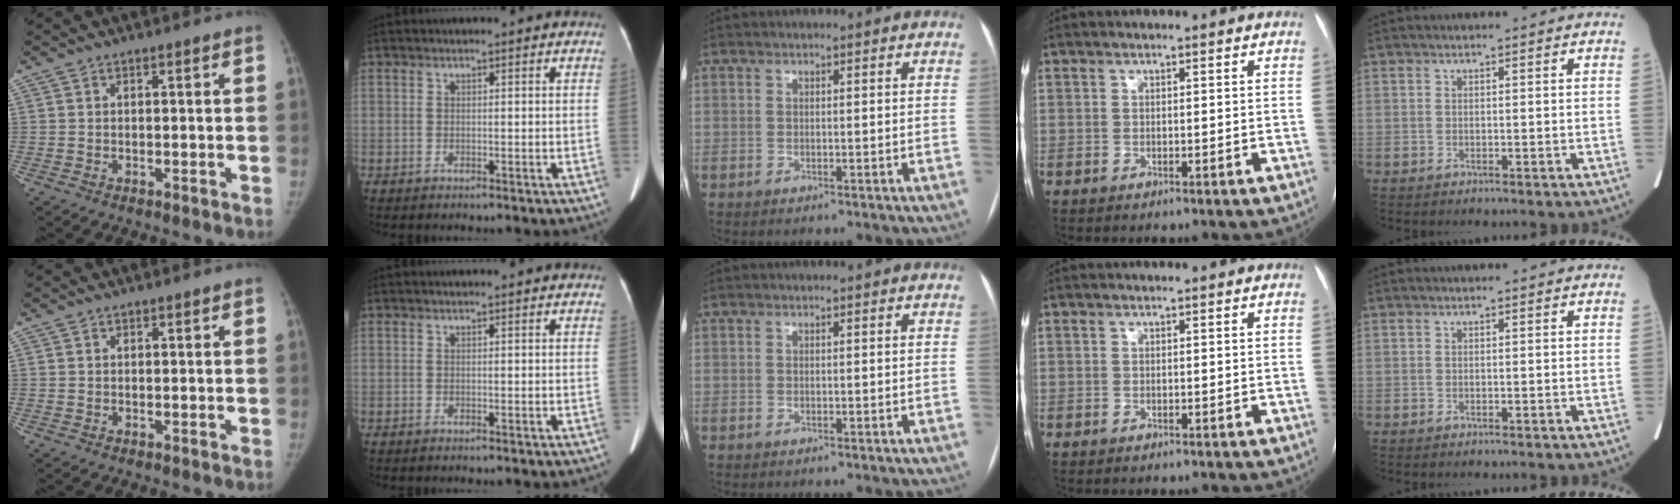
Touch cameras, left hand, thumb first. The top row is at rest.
{"index": {"total": 0.9, "force": [0.9, 0.1, 0.3], "torque": [-0.009, 0.005, 0.010]}}